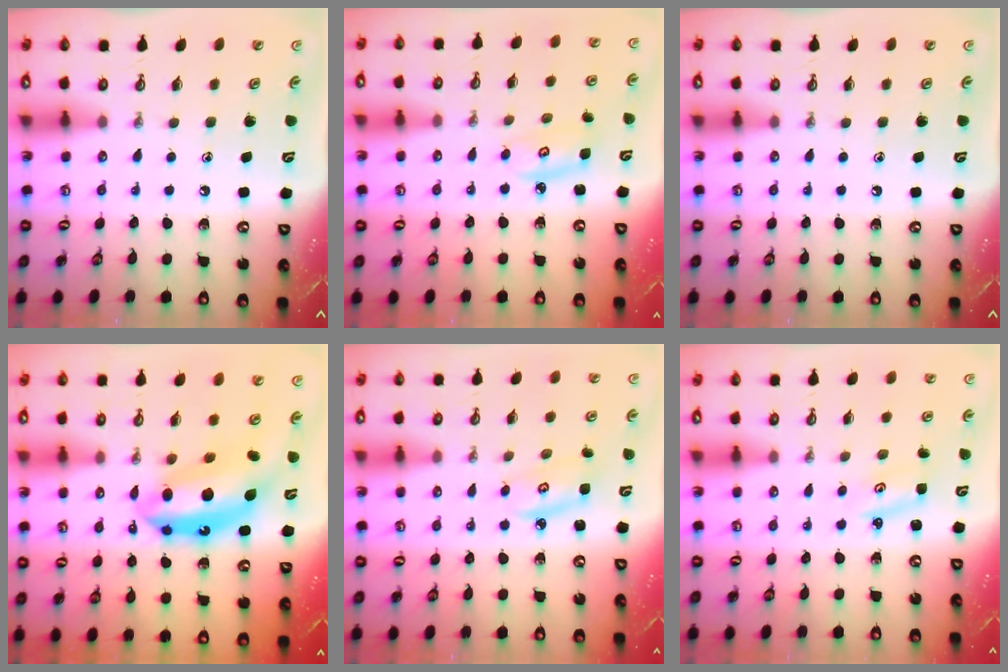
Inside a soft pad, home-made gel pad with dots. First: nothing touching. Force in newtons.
{"total": 3.6, "press": 3.6, "slide": 0.3}
{"total": 0.0}
{"total": 15.3, "press": 15.3, "slide": 1.4}
{"total": 3.9, "press": 3.9, "slide": 0.3}
{"total": 3.2, "press": 3.2, "slide": 0.3}